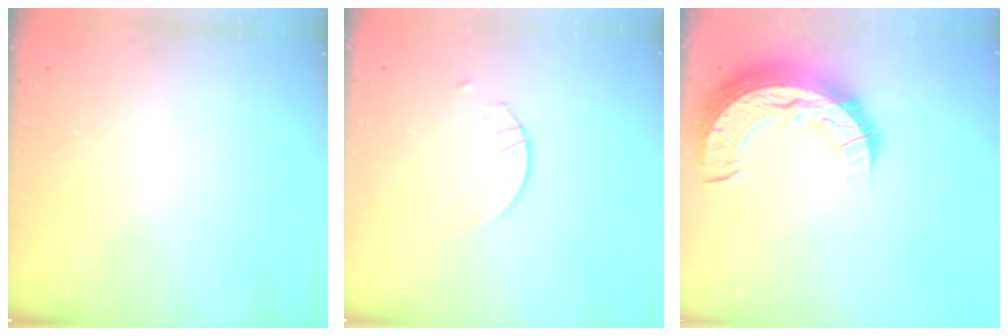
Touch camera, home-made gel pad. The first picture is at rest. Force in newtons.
{"total": 2.6, "press": 2.6, "slide": 0.2}
{"total": 15.0, "press": 15.0, "slide": 1.0}